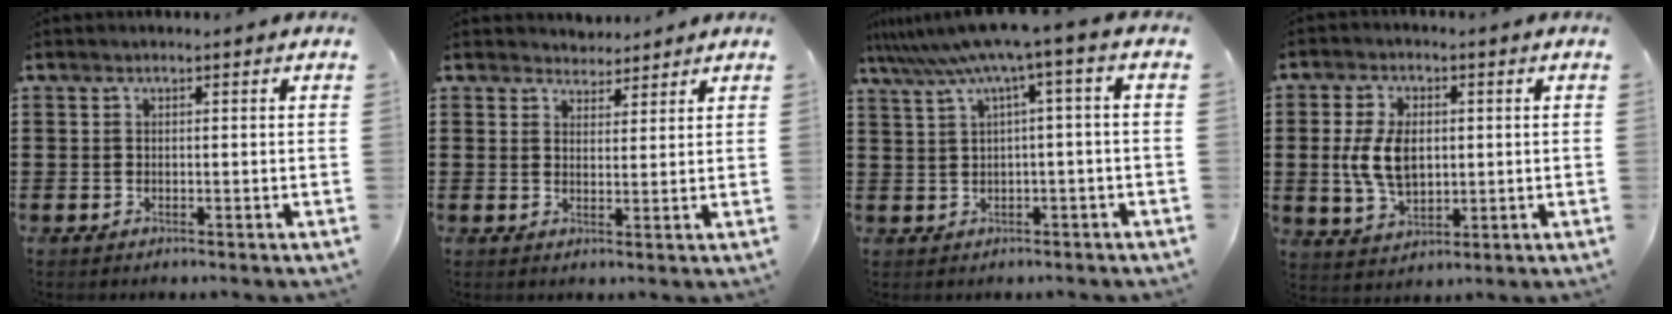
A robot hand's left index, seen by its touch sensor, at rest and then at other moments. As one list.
[{"total": 2.8, "force": [2.6, 1.0, -0.4], "torque": [-0.003, -0.003, 0.050]}, {"total": 6.4, "force": [2.0, -0.5, 6.0], "torque": [-0.118, -0.020, 0.031]}, {"total": 7.7, "force": [0.6, 4.8, 6.0], "torque": [-0.141, 0.003, 0.003]}]